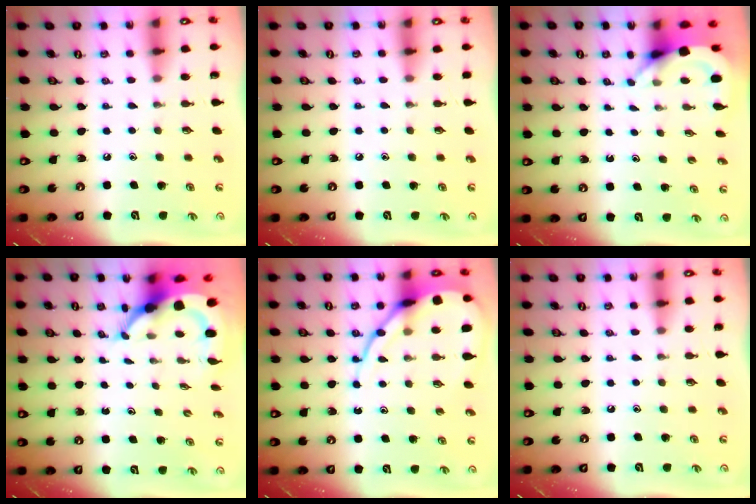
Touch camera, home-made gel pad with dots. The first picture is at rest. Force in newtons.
{"total": 3.3, "press": 3.2, "slide": 0.5}
{"total": 3.9, "press": 3.9, "slide": 0.3}
{"total": 6.0, "press": 5.9, "slide": 0.9}
{"total": 12.6, "press": 12.5, "slide": 1.1}
{"total": 0.0}